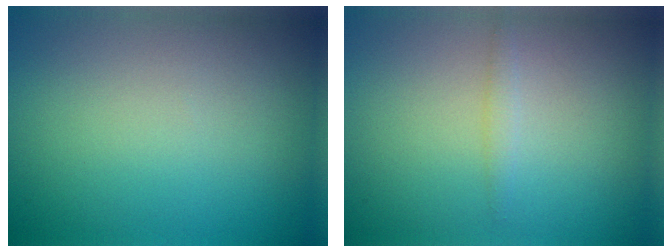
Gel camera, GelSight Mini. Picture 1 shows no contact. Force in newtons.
{"total": 0.9, "press": 0.9, "slide": 0.0}